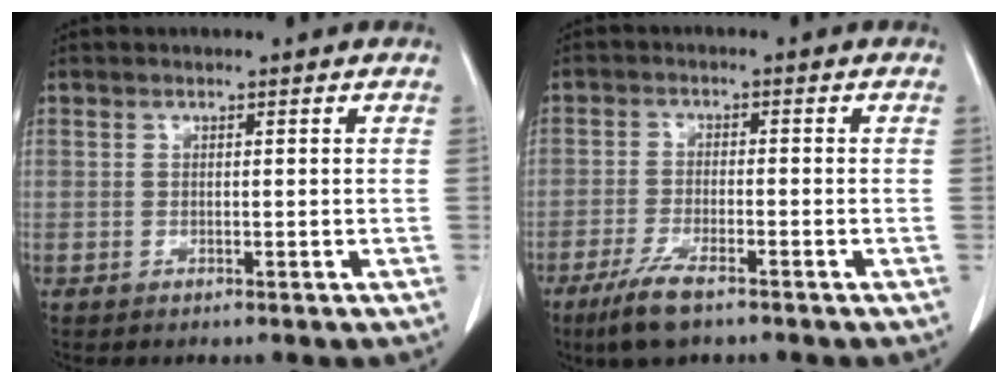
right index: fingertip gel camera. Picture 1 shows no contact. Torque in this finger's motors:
{"motor_torque": [0.61, -0.60, 0.11, 0.04]}